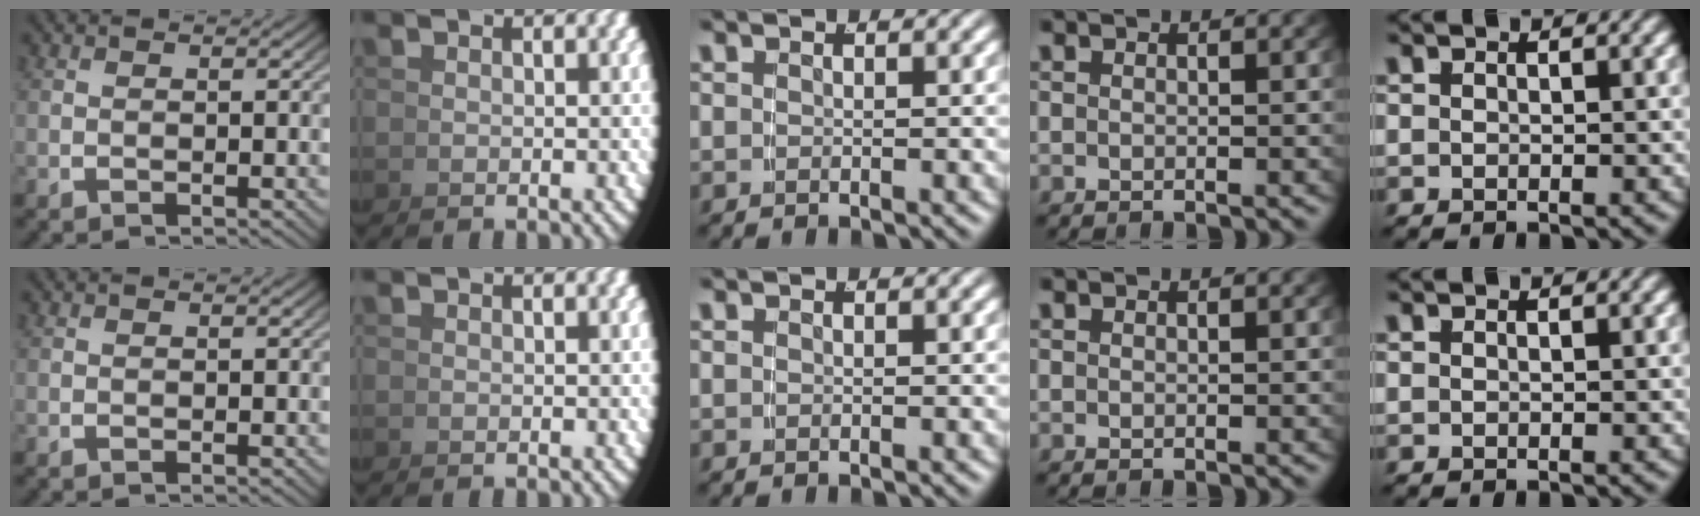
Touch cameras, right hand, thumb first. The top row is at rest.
{}